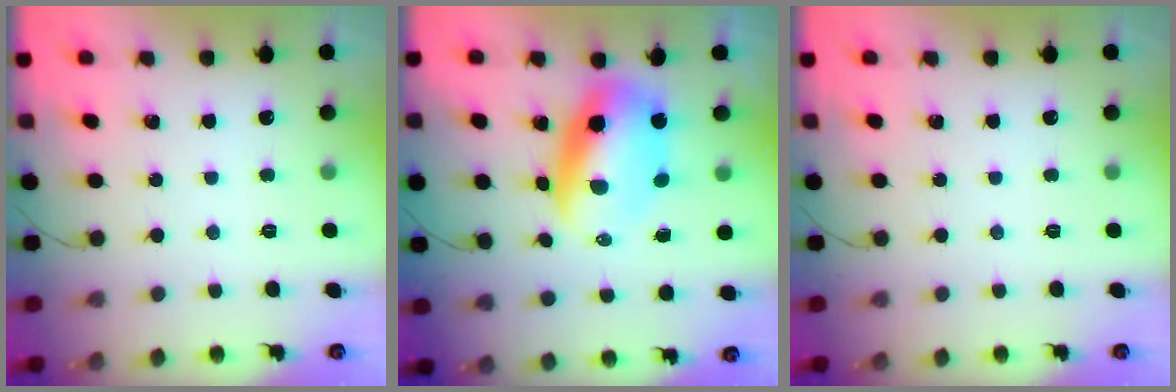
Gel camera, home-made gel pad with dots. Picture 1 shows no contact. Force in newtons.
{"total": 10.7, "press": 10.3, "slide": 2.9}
{"total": 0.0}